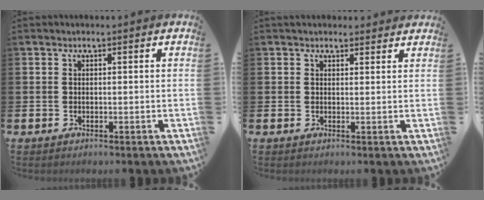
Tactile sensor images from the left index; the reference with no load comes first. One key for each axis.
{"total": 1.7, "fx": 1.6, "fy": 0.7, "fz": 0.1, "tx": 0.009, "ty": -0.003, "tz": 0.027}